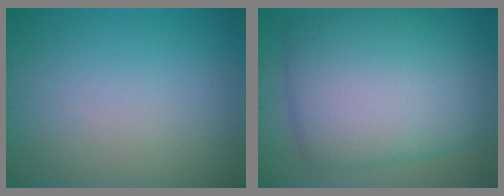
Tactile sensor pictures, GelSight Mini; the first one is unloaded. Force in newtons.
{"total": 11.6, "press": 11.6, "slide": 0.3}